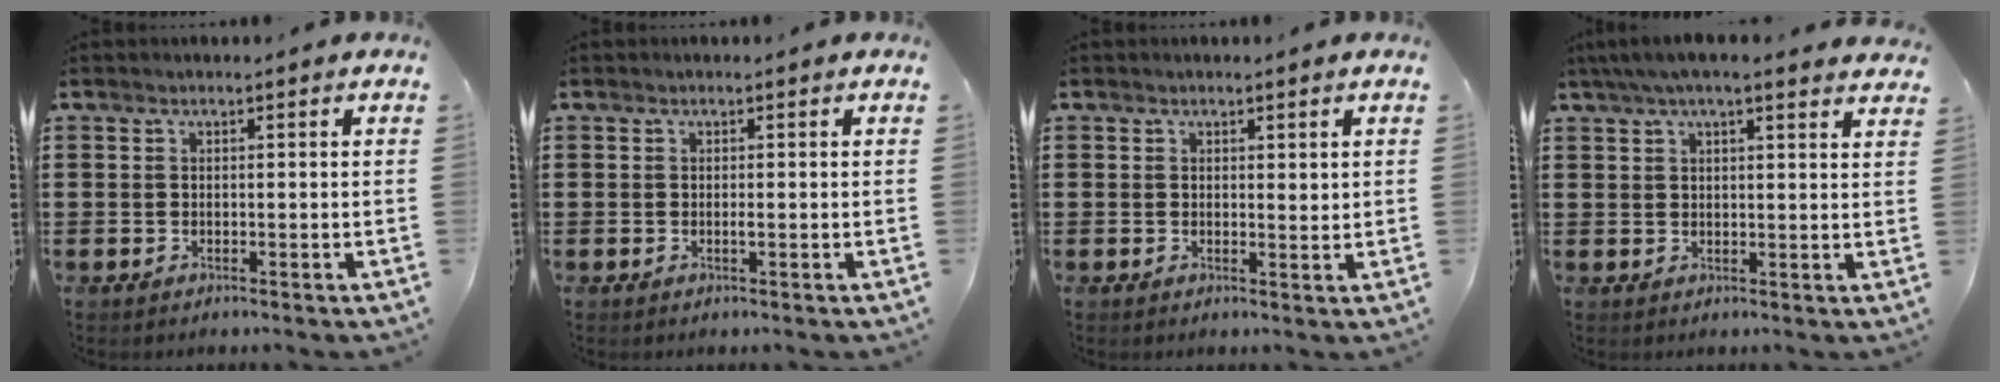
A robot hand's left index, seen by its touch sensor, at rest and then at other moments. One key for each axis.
{"total": 0.6, "fx": -0.1, "fy": 0.0, "fz": 0.6, "tx": -0.012, "ty": -0.005, "tz": 0.000}
{"total": 1.1, "fx": 0.9, "fy": 0.5, "fz": 0.4, "tx": -0.001, "ty": 0.000, "tz": 0.016}
{"total": 4.6, "fx": 3.7, "fy": 0.4, "fz": 2.7, "tx": -0.063, "ty": 0.000, "tz": 0.066}